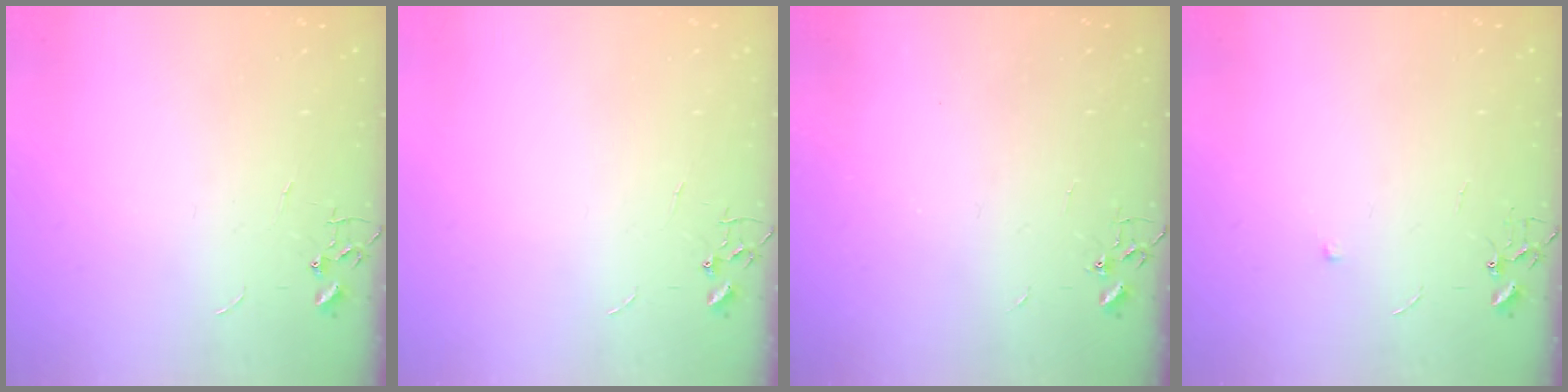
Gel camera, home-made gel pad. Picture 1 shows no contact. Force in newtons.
{"total": 0.0}
{"total": 2.1, "press": 2.1, "slide": 0.4}
{"total": 3.8, "press": 3.8, "slide": 0.6}